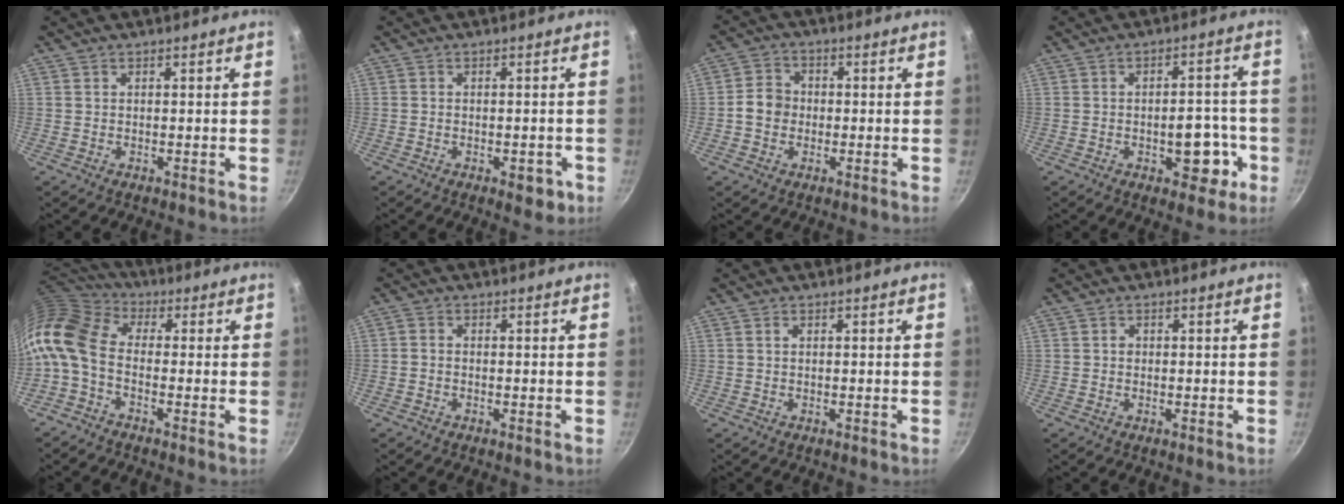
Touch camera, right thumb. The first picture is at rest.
{"total": 4.0, "force": [-1.7, 2.1, 2.9], "torque": [-0.021, 0.012, -0.014]}
{"total": 5.1, "force": [-0.8, 4.4, 2.4], "torque": [-0.024, 0.015, -0.024]}
{"total": 9.0, "force": [-2.9, 5.0, 6.8], "torque": [-0.052, 0.021, -0.034]}
{"total": 13.1, "force": [-2.0, 8.5, 9.8], "torque": [-0.205, 0.031, -0.065]}
{"total": 1.3, "force": [-0.6, 0.8, 0.7], "torque": [-0.018, 0.008, -0.016]}
{"total": 0.7, "force": [0.2, 0.5, 0.4], "torque": [-0.008, 0.003, 0.004]}
{"total": 0.8, "force": [0.1, 0.8, 0.3], "torque": [-0.003, 0.005, 0.000]}